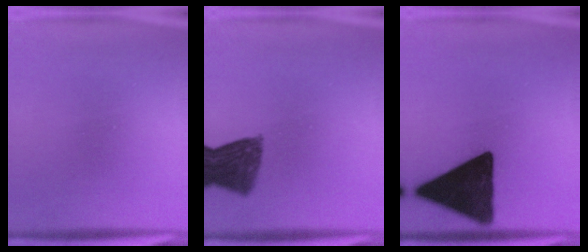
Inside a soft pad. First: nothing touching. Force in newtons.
{"total": 9.9}
{"total": 16.9}